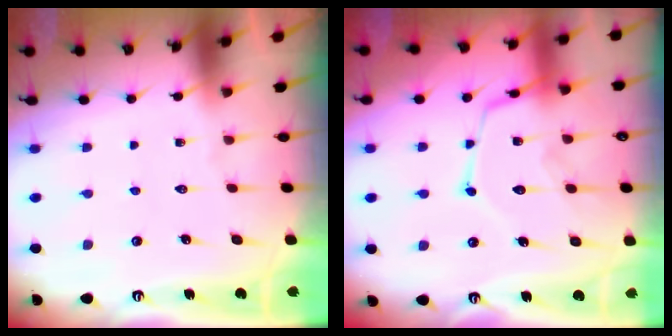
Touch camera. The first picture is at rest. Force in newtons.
{"total": 13.7, "press": 13.6, "slide": 1.0}